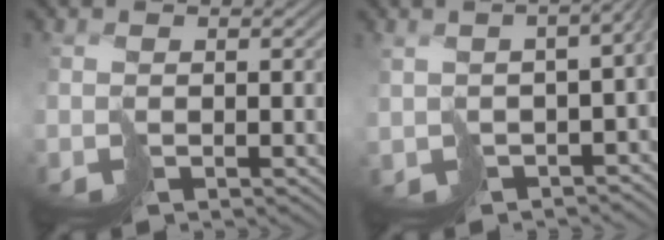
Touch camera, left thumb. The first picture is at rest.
{"total": 7.5, "force": [-2.1, 3.8, 6.1], "torque": [-0.106, -0.035, -0.010]}